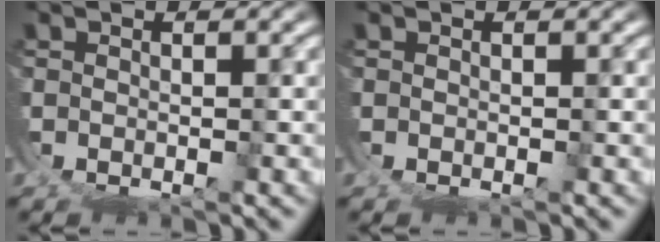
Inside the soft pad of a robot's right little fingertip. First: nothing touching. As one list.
[{"total": 0.0}]